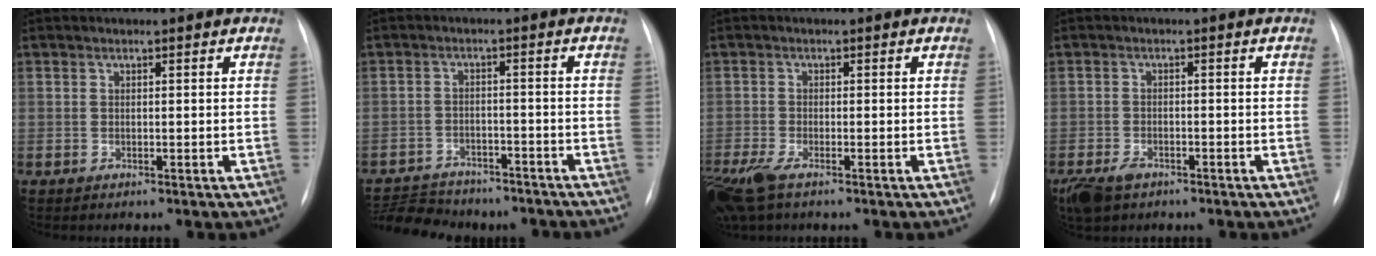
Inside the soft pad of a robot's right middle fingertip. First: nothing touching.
{"total": 12.7, "force": [-11.2, 4.9, 3.5], "torque": [-0.076, 0.014, -0.152]}
{"total": 5.7, "force": [-4.6, 0.8, 3.4], "torque": [-0.078, -0.016, -0.093]}
{"total": 5.6, "force": [-3.8, 3.2, 2.7], "torque": [-0.055, -0.007, -0.062]}